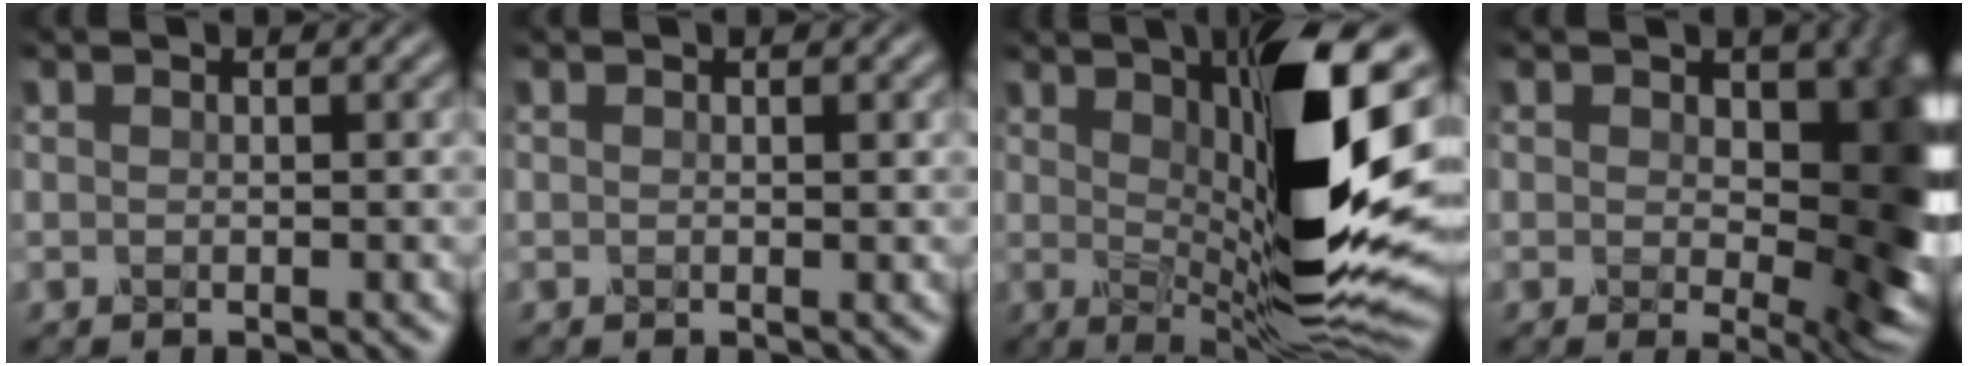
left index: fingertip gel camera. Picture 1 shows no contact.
{"total": 0.0}
{"total": 13.3, "force": [3.0, 3.1, 12.6], "torque": [-0.190, -0.016, 0.057]}
{"total": 10.8, "force": [0.6, 6.4, 8.7], "torque": [-0.097, -0.007, 0.012]}